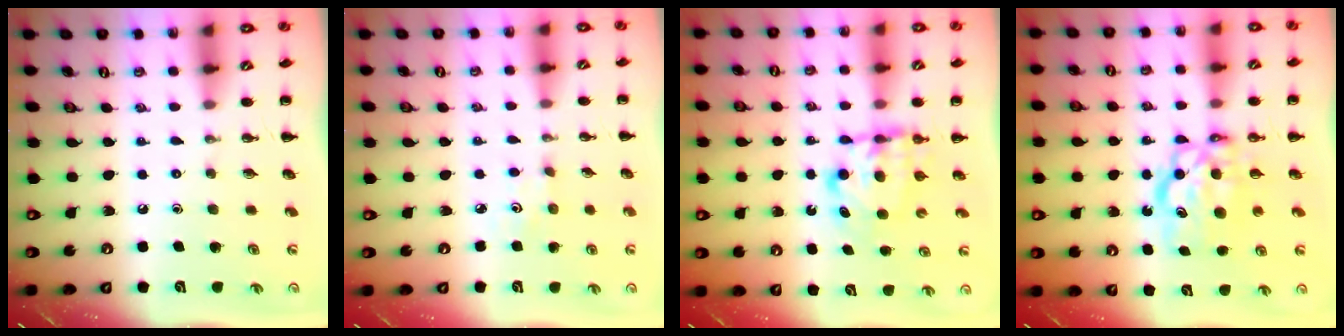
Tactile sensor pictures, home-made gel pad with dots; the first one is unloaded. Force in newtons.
{"total": 2.2, "press": 2.1, "slide": 0.7}
{"total": 6.2, "press": 6.2, "slide": 0.5}
{"total": 8.2, "press": 8.1, "slide": 1.3}